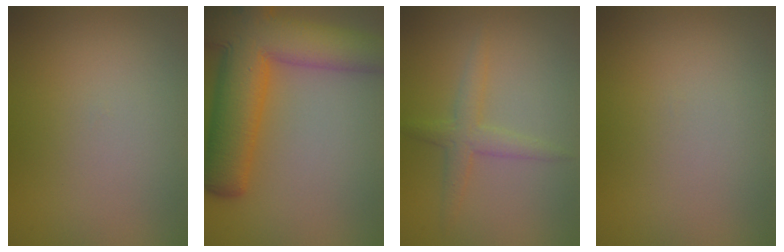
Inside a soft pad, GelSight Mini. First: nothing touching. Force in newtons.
{"total": 11.5, "press": 11.5, "slide": 0.6}
{"total": 2.2, "press": 2.2, "slide": 0.2}
{"total": 0.0}